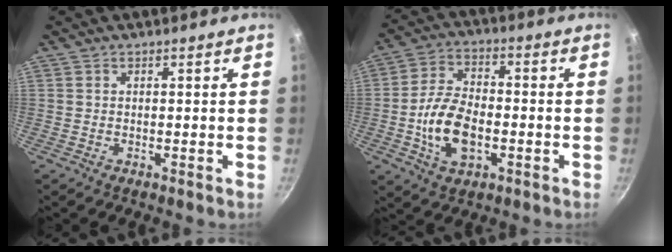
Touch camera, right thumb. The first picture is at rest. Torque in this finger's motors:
{"motor_torque": [-0.45, 0.71, 0.31, -0.28, 0.34]}